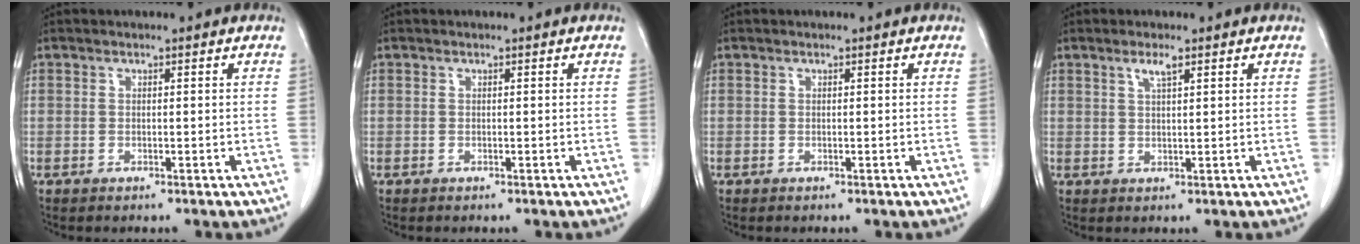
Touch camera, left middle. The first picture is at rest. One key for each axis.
{"total": 0.0}
{"total": 0.0}
{"total": 2.1, "fx": 1.3, "fy": 0.2, "fz": 1.7, "tx": -0.035, "ty": 0.001, "tz": 0.026}